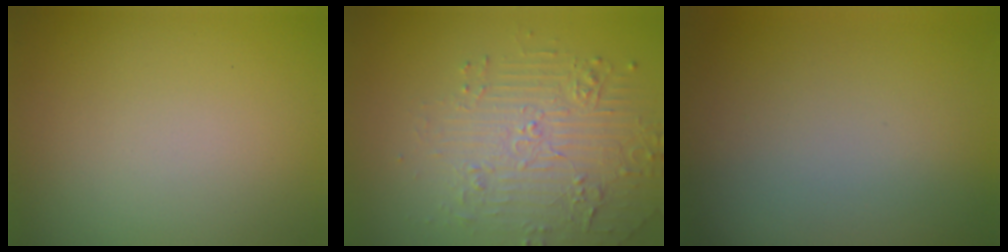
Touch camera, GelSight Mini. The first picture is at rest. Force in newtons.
{"total": 5.1, "press": 3.9, "slide": 3.3}
{"total": 0.0}